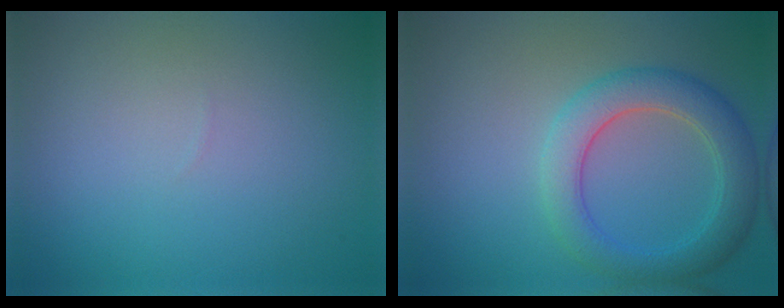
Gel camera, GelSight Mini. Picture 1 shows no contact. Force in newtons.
{"total": 4.7, "press": 4.7, "slide": 0.2}